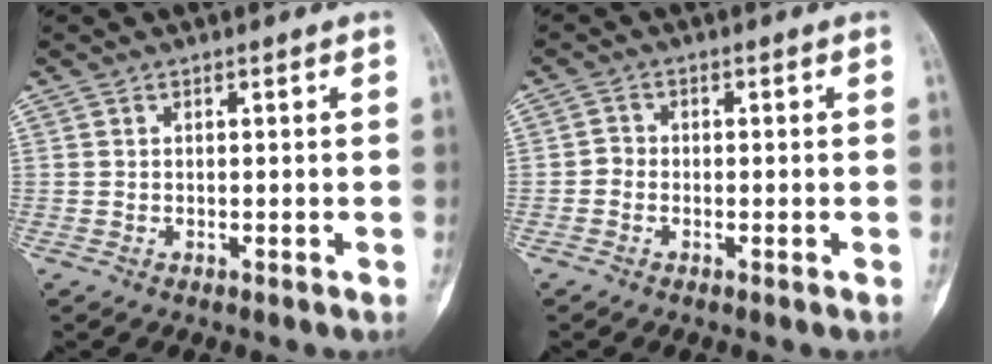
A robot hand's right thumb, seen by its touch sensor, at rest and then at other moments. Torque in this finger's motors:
{"motor_torque": [-0.13, 0.37, 0.12, -0.46, -0.02]}